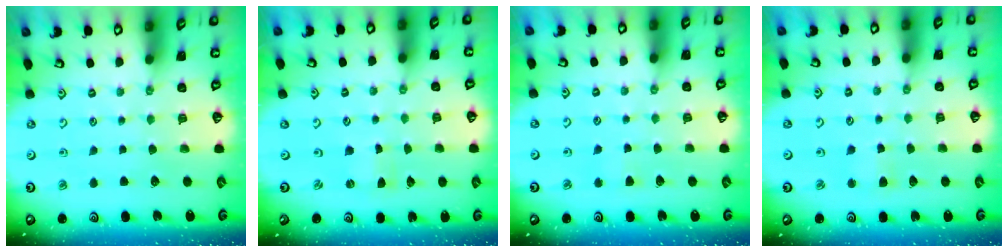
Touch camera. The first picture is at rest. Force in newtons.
{"total": 0.0}
{"total": 3.3, "press": 3.3, "slide": 0.5}
{"total": 3.1, "press": 3.0, "slide": 0.5}